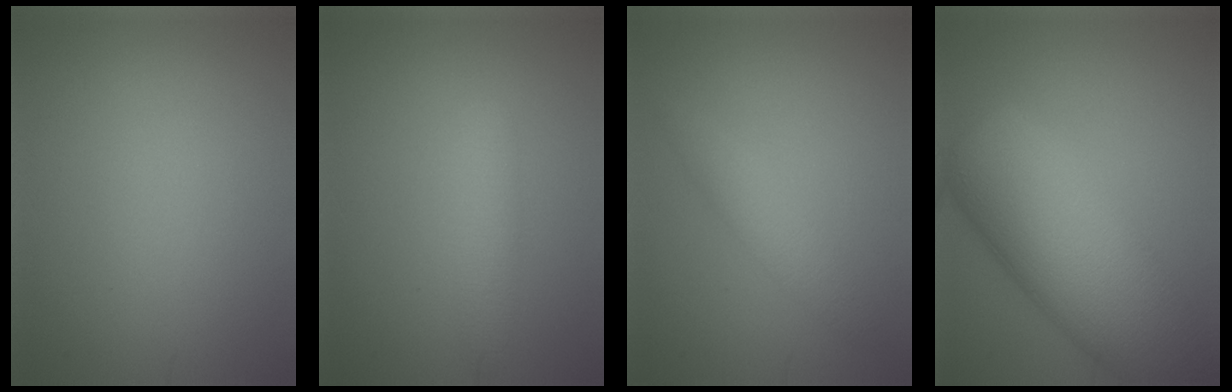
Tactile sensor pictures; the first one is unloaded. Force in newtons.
{"total": 2.3, "press": 2.3, "slide": 0.1}
{"total": 2.2, "press": 2.2, "slide": 0.1}
{"total": 12.2, "press": 12.2, "slide": 0.6}